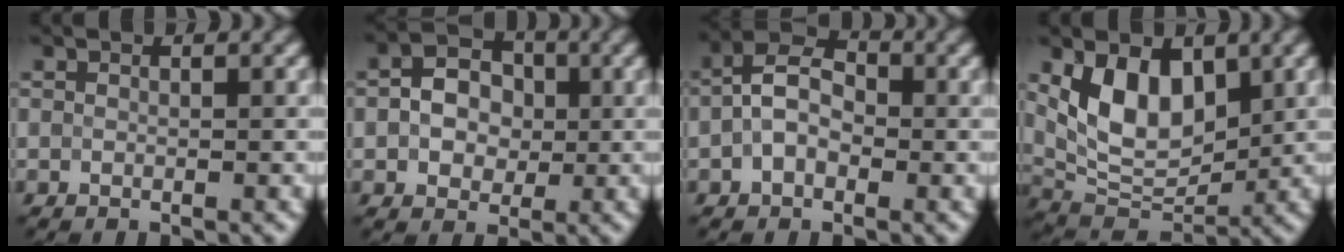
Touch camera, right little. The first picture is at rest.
{"total": 4.2, "force": [-0.1, 3.3, 2.6], "torque": [-0.046, 0.009, -0.008]}
{"total": 4.1, "force": [-0.8, 2.6, 3.1], "torque": [-0.055, 0.016, -0.024]}
{"total": 6.7, "force": [2.2, 4.0, 5.0], "torque": [-0.086, -0.008, 0.042]}